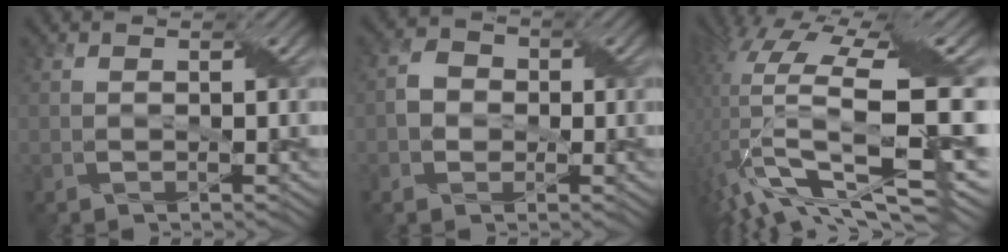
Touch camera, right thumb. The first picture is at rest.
{"total": 3.1, "force": [-0.4, 2.8, 1.2], "torque": [-0.027, 0.005, -0.012]}
{"total": 18.3, "force": [-1.7, 7.1, 16.8], "torque": [-0.366, -0.024, -0.024]}